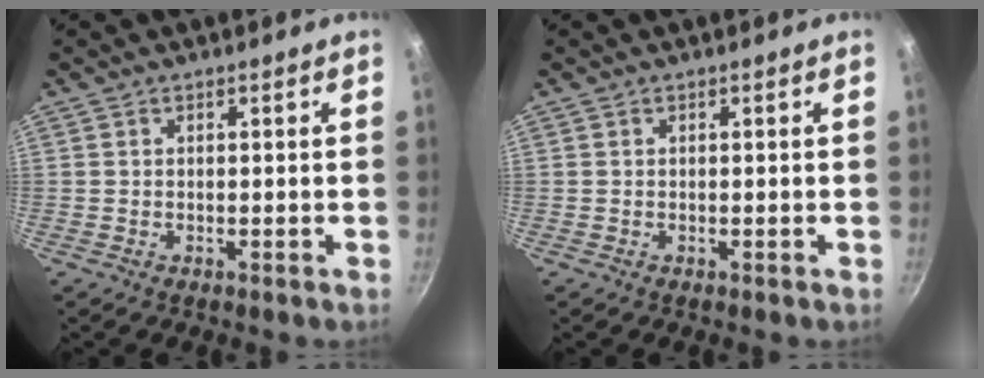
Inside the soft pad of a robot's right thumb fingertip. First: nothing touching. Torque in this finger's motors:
{"motor_torque": [0.00, 0.00, 0.09, 0.16, 0.00]}